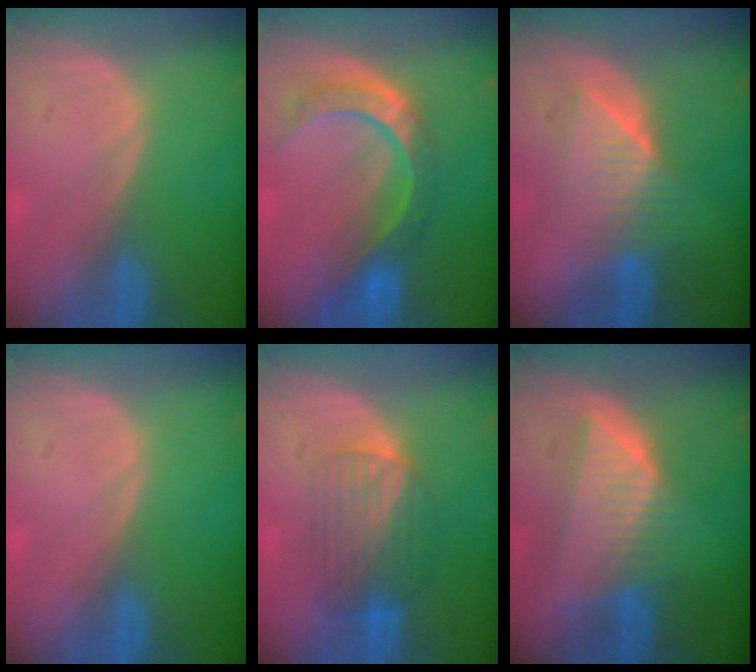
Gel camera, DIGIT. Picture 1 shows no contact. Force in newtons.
{"total": 8.8, "press": 7.3, "slide": 4.9}
{"total": 6.4, "press": 6.3, "slide": 1.0}
{"total": 0.0}
{"total": 6.5, "press": 6.4, "slide": 1.0}
{"total": 7.7, "press": 7.0, "slide": 3.1}